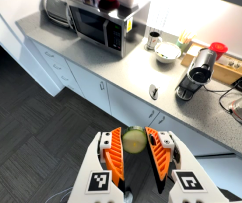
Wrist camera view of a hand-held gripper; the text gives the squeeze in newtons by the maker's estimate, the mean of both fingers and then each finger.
{"total": 9.8, "left": 10.3, "right": 9.4}